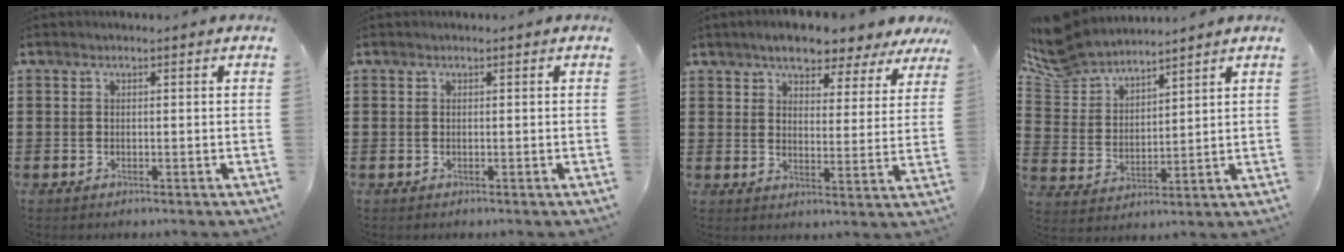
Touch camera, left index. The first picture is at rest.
{"total": 0.0}
{"total": 5.7, "force": [5.1, 1.5, 1.9], "torque": [-0.053, -0.017, 0.087]}
{"total": 7.3, "force": [6.8, 2.1, 1.6], "torque": [-0.067, -0.032, 0.124]}